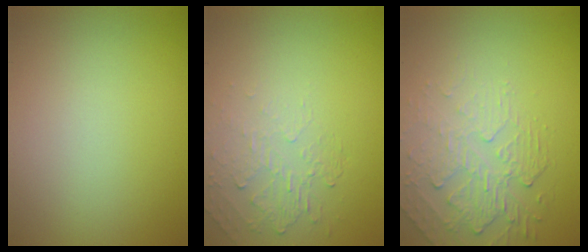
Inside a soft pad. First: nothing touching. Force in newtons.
{"total": 2.1, "press": 0.7, "slide": 2.0}
{"total": 2.4, "press": 1.7, "slide": 1.7}